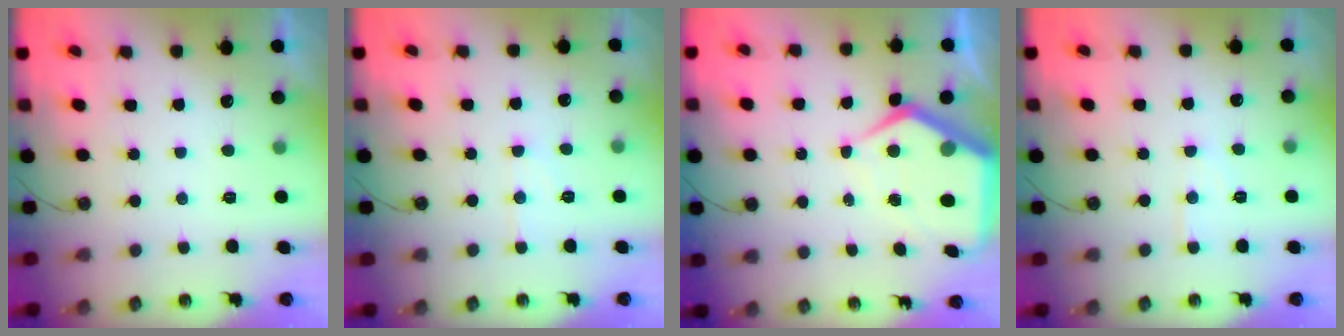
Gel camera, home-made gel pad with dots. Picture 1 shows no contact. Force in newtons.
{"total": 6.1, "press": 6.1, "slide": 0.4}
{"total": 10.3, "press": 10.2, "slide": 1.0}
{"total": 6.7, "press": 6.7, "slide": 0.7}